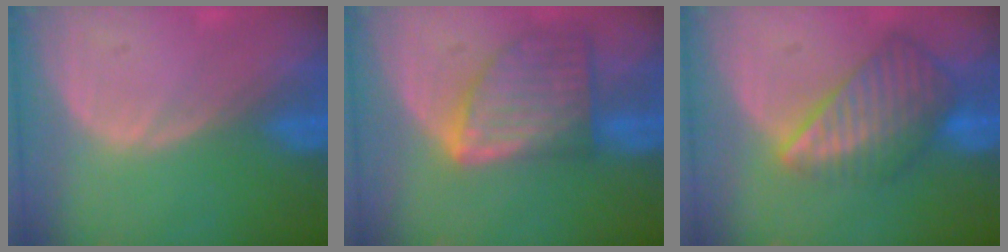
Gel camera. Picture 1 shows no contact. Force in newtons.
{"total": 8.2, "press": 7.4, "slide": 3.4}
{"total": 8.8, "press": 7.6, "slide": 4.4}